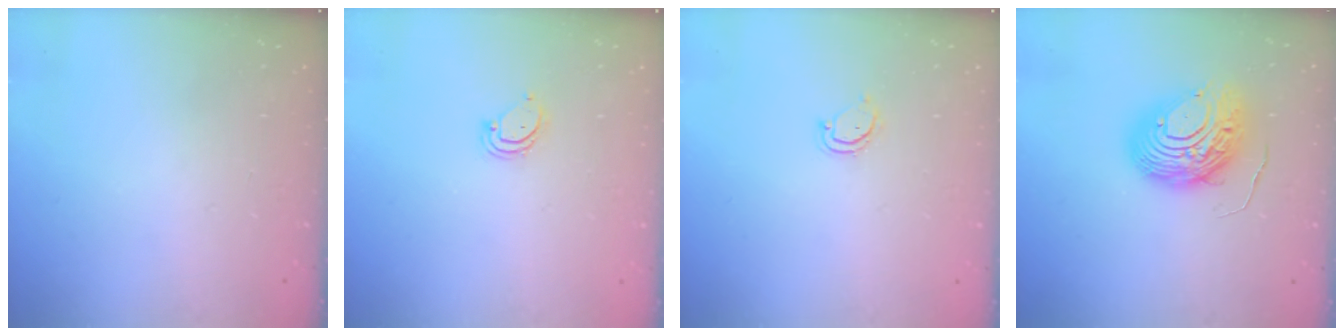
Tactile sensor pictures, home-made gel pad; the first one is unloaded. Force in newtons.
{"total": 3.3, "press": 3.3, "slide": 0.4}
{"total": 3.6, "press": 3.6, "slide": 0.2}
{"total": 11.8, "press": 11.8, "slide": 1.3}